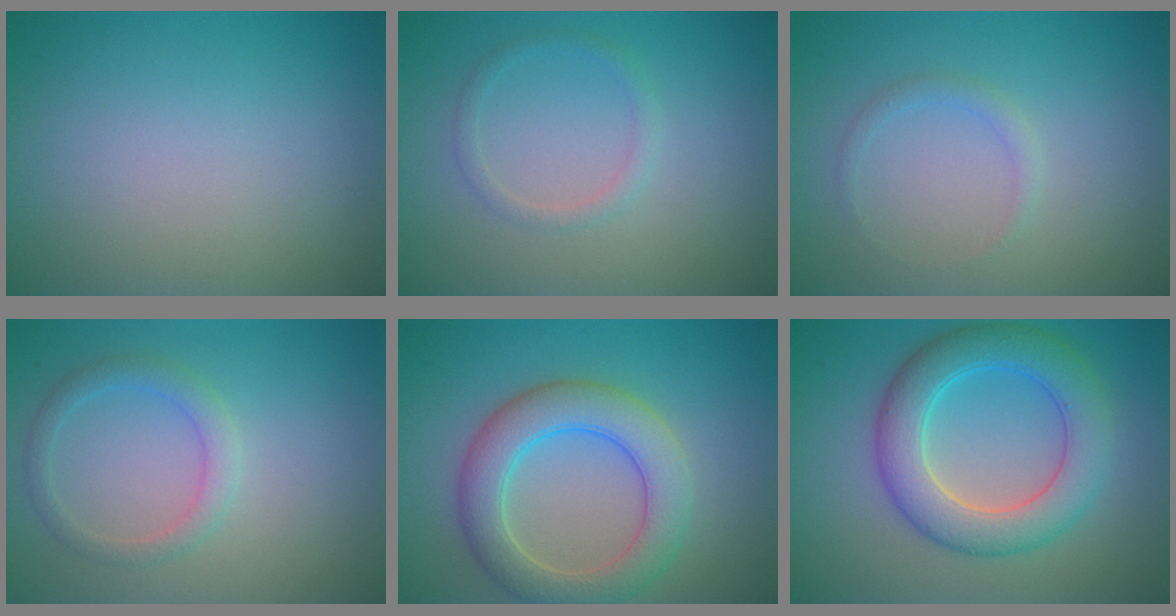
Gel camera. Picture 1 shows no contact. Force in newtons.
{"total": 1.3, "press": 1.2, "slide": 0.0}
{"total": 1.0, "press": 1.0, "slide": 0.1}
{"total": 2.1, "press": 2.1, "slide": 0.2}
{"total": 6.0, "press": 6.0, "slide": 0.2}
{"total": 6.5, "press": 6.5, "slide": 0.1}